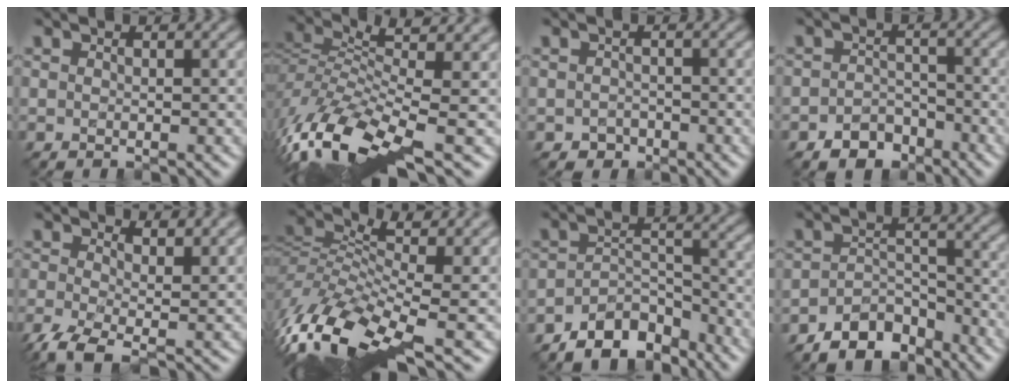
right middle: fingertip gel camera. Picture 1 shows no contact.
{"total": 11.0, "force": [-3.3, 3.4, 9.9], "torque": [-0.203, 0.014, -0.060]}
{"total": 1.1, "force": [-0.6, 0.9, 0.0], "torque": [0.003, 0.006, -0.012]}
{"total": 2.9, "force": [-2.0, 1.9, 0.9], "torque": [-0.015, 0.005, -0.038]}
{"total": 5.3, "force": [-0.7, 2.3, 4.7], "torque": [-0.106, -0.004, -0.029]}
{"total": 11.0, "force": [-2.0, 4.0, 10.1], "torque": [-0.222, 0.022, -0.031]}
{"total": 5.4, "force": [-4.4, 2.4, 2.0], "torque": [-0.025, 0.003, -0.080]}
{"total": 4.9, "force": [-3.8, 2.4, 1.8], "torque": [-0.023, 0.004, -0.069]}